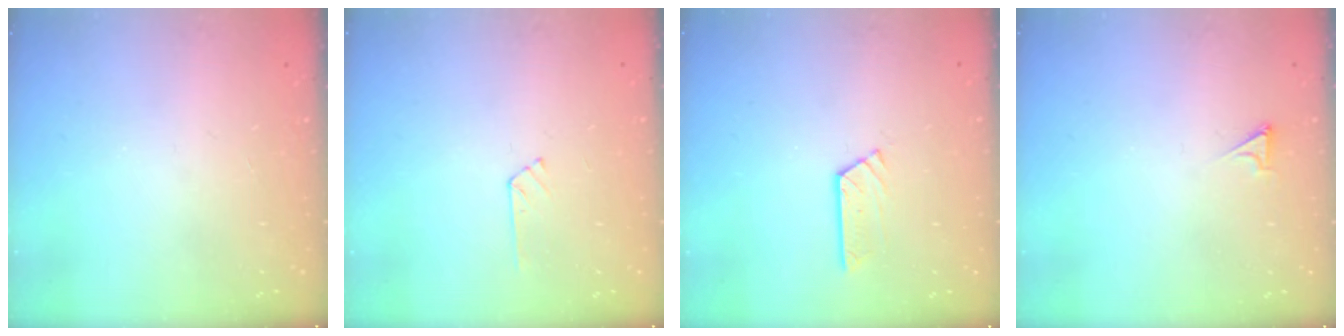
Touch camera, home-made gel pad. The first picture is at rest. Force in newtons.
{"total": 2.8, "press": 2.8, "slide": 0.3}
{"total": 4.8, "press": 4.8, "slide": 0.4}
{"total": 2.2, "press": 2.2, "slide": 0.3}